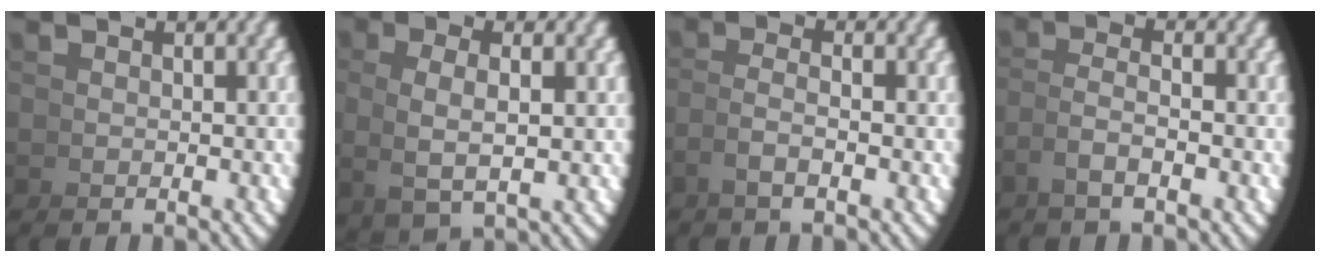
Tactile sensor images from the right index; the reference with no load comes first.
{"total": 3.4, "force": [1.0, 1.1, 3.1], "torque": [-0.057, 0.007, 0.027]}
{"total": 1.8, "force": [-0.6, -0.7, 1.6], "torque": [-0.034, -0.001, -0.005]}
{"total": 2.1, "force": [-0.6, -0.2, 2.0], "torque": [-0.044, -0.002, -0.006]}